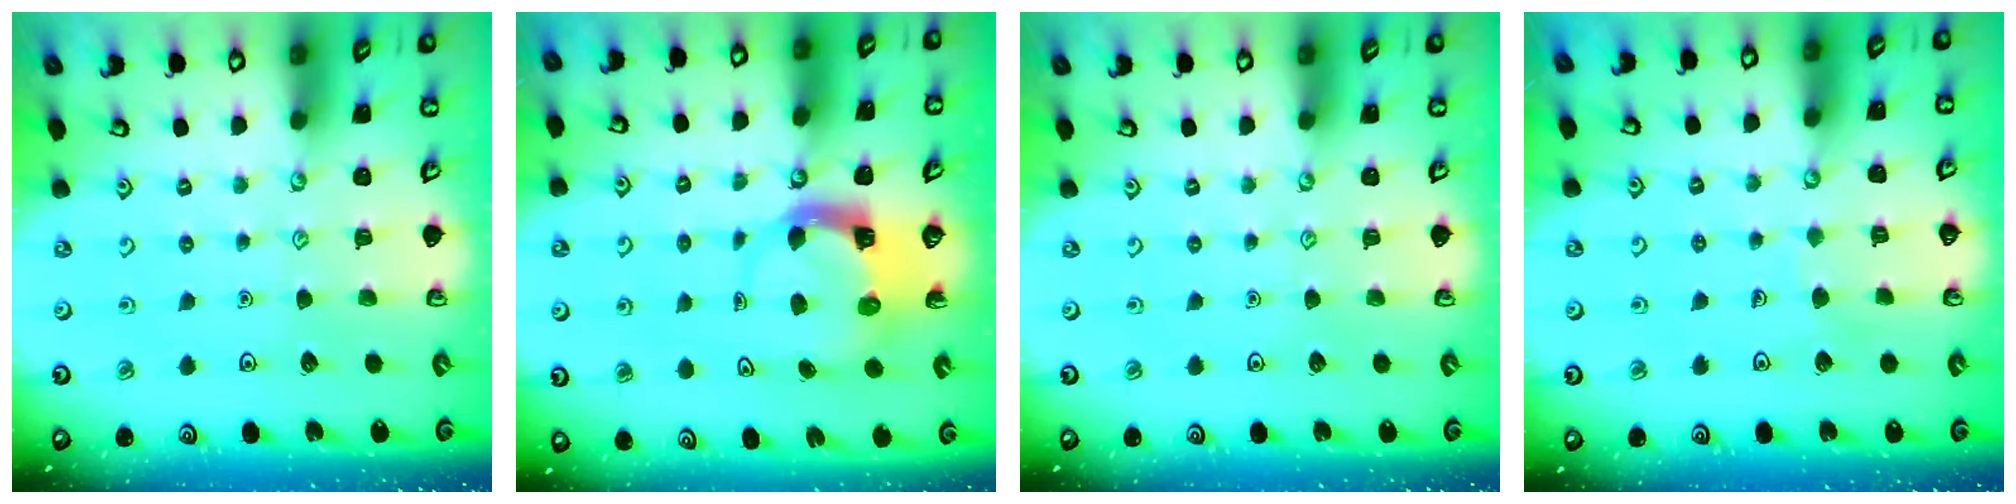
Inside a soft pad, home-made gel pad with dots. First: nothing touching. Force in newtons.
{"total": 5.0, "press": 4.9, "slide": 0.9}
{"total": 0.0}
{"total": 3.2, "press": 3.2, "slide": 0.2}